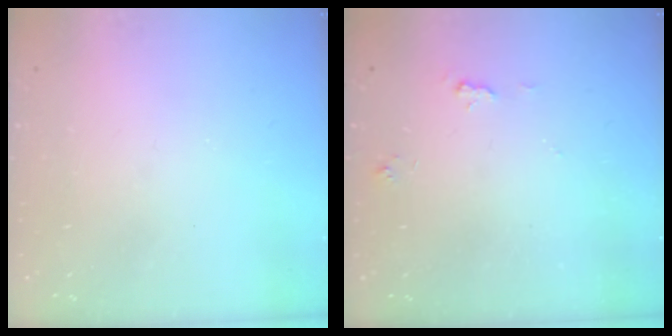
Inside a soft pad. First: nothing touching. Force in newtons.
{"total": 4.9, "press": 4.8, "slide": 0.7}